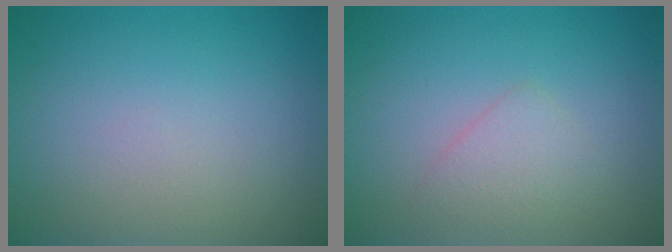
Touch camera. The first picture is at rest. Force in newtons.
{"total": 1.7, "press": 1.7, "slide": 0.0}